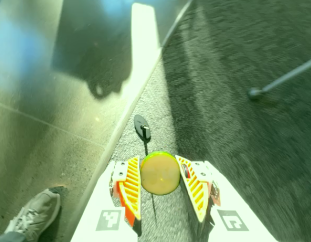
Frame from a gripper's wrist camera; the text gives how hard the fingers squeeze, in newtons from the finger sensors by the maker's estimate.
{"total": 9.3, "left": 9.6, "right": 8.9}